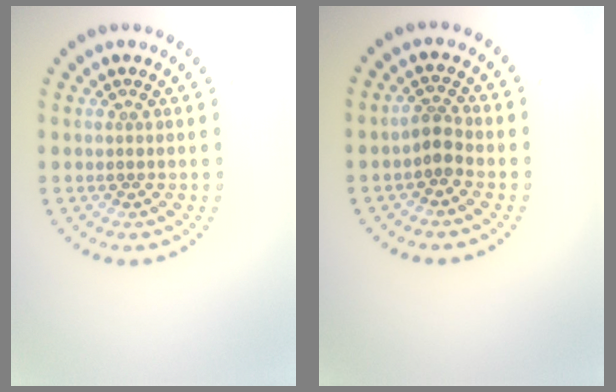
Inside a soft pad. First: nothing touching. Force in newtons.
{"total": 1.7, "press": 1.3, "slide": 1.0}